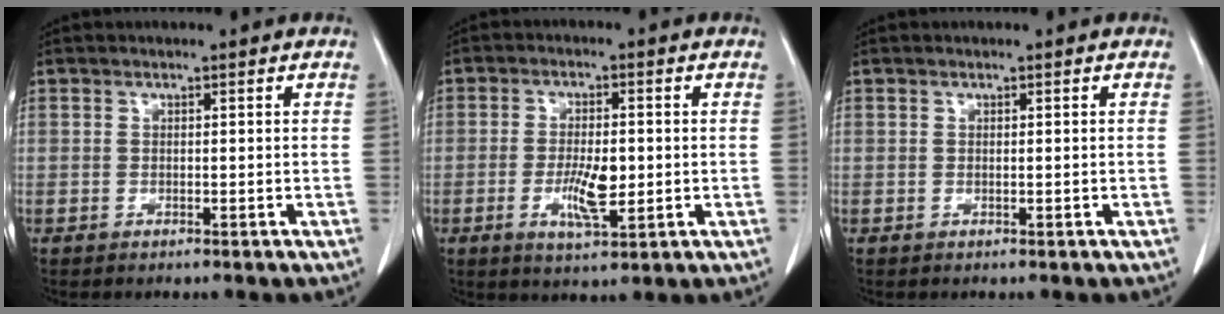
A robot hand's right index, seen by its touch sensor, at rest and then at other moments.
{"total": 6.5, "force": [-1.2, 1.9, 6.1], "torque": [-0.114, -0.008, -0.017]}
{"total": 0.0}